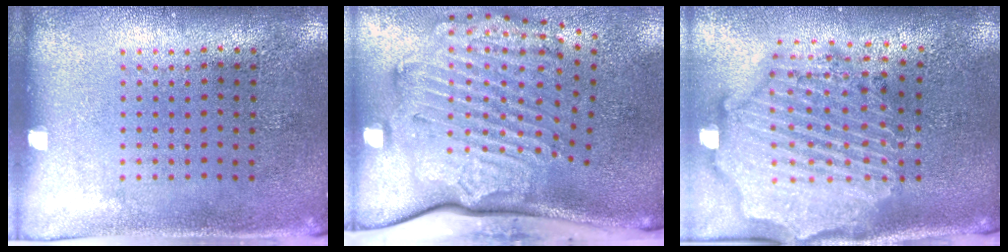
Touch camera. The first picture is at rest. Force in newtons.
{"total": 3.6, "press": 2.3, "slide": 2.7}
{"total": 3.4, "press": 2.9, "slide": 1.7}